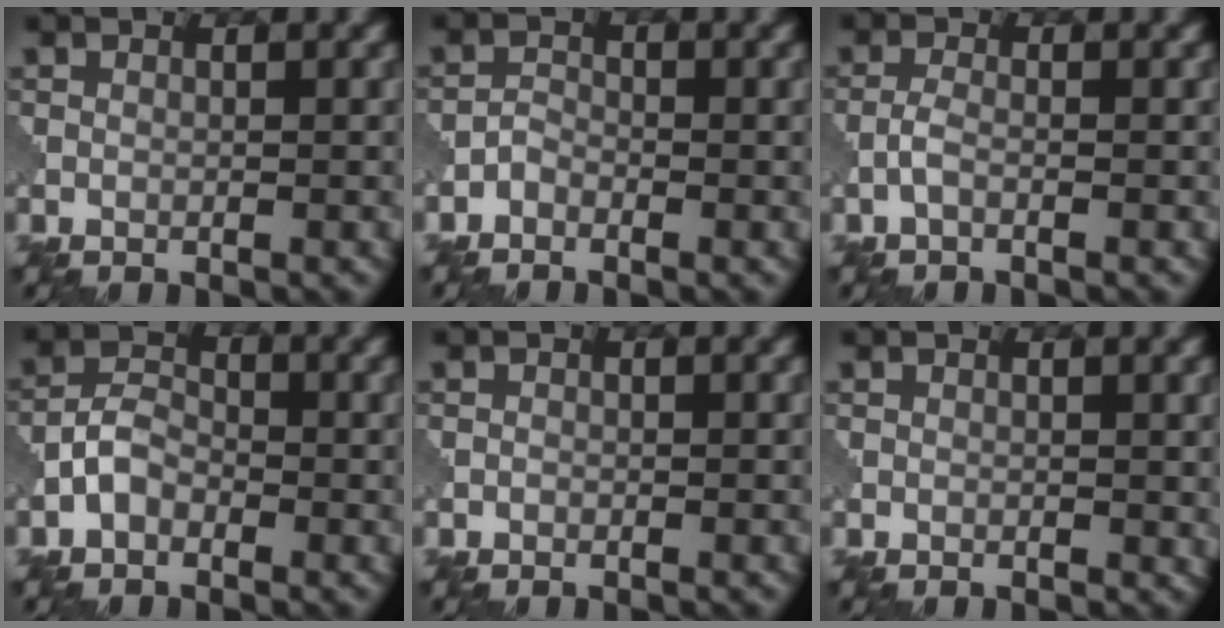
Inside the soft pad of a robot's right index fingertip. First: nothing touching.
{"total": 1.2, "force": [-1.0, 0.6, 0.4], "torque": [-0.005, 0.007, -0.023]}
{"total": 1.3, "force": [-0.7, 0.4, 1.0], "torque": [-0.026, 0.003, -0.019]}
{"total": 2.7, "force": [-1.3, 1.8, 1.6], "torque": [-0.029, 0.012, -0.032]}
{"total": 0.0}
{"total": 0.7, "force": [0.3, 0.4, 0.4], "torque": [-0.005, 0.002, 0.004]}